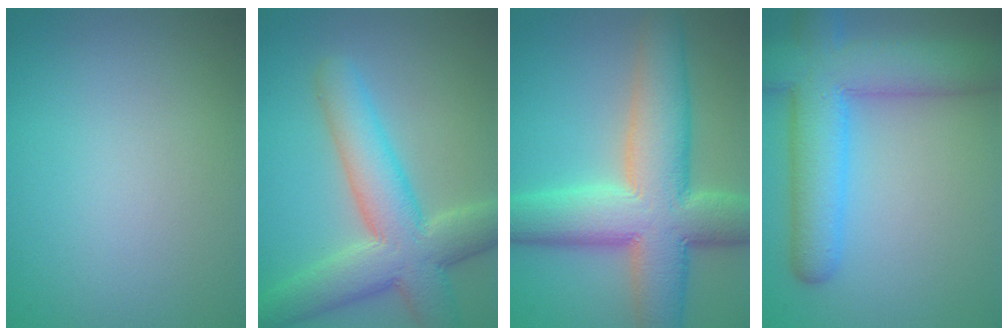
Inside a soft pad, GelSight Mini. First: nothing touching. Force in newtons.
{"total": 8.2, "press": 8.2, "slide": 0.5}
{"total": 10.9, "press": 10.9, "slide": 0.7}
{"total": 8.9, "press": 8.9, "slide": 0.4}